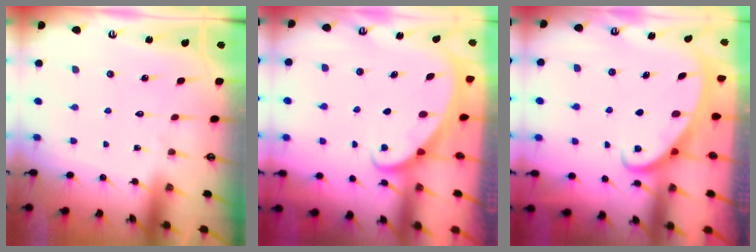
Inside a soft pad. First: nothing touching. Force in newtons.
{"total": 1.6, "press": 1.6, "slide": 0.2}
{"total": 2.6, "press": 2.6, "slide": 0.3}